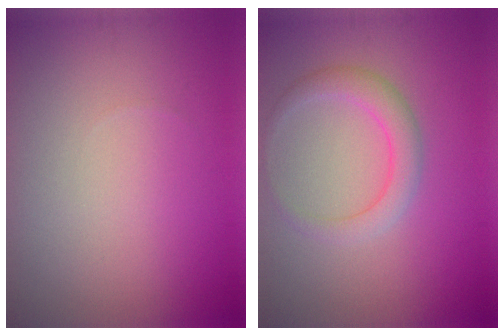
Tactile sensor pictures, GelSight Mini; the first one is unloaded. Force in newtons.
{"total": 2.8, "press": 2.8, "slide": 0.0}